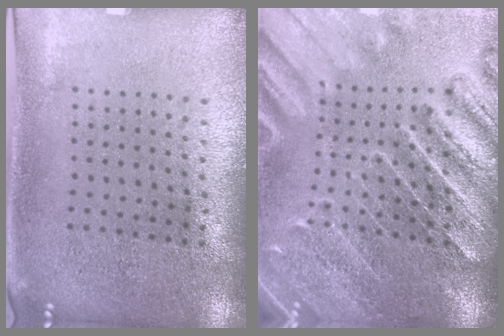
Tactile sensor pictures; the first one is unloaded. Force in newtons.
{"total": 3.6, "press": 3.2, "slide": 1.6}